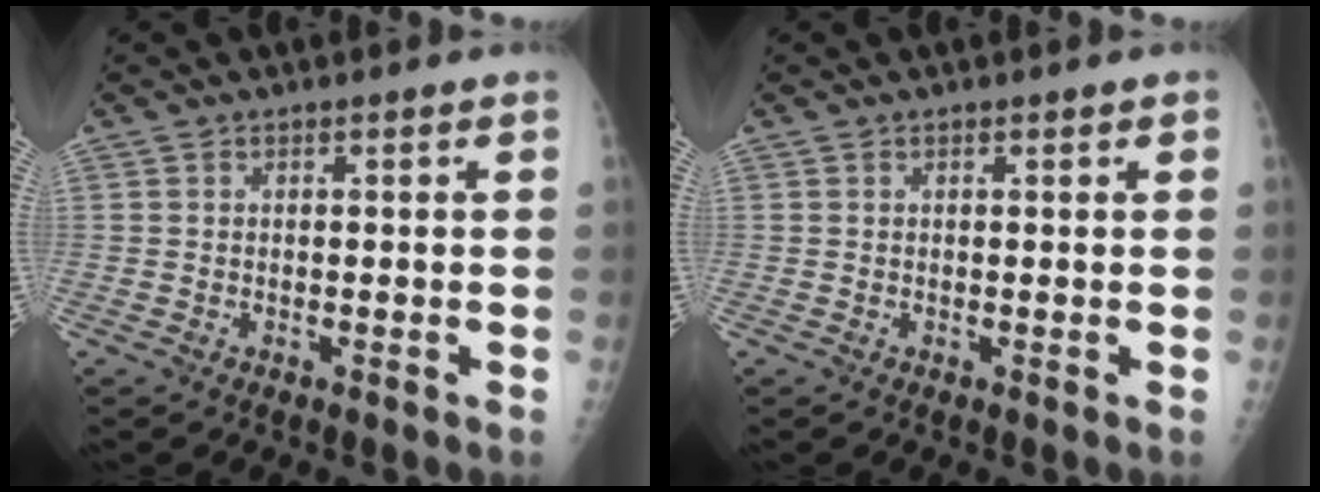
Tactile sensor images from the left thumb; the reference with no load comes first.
{"total": 0.7, "force": [0.4, 0.2, 0.5], "torque": [-0.007, 0.000, 0.006]}